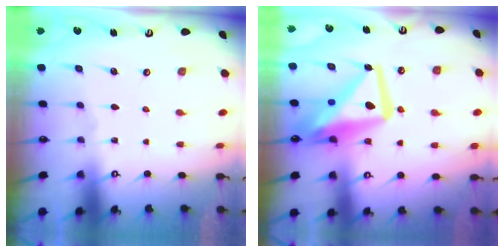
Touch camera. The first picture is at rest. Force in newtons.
{"total": 15.4, "press": 15.4, "slide": 1.4}